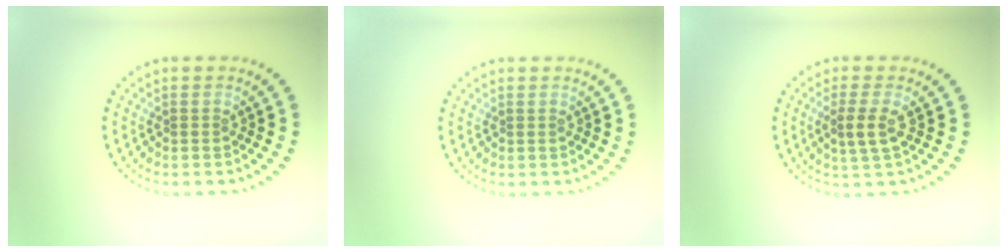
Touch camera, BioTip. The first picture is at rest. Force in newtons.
{"total": 0.0}
{"total": 2.2, "press": 2.0, "slide": 0.9}